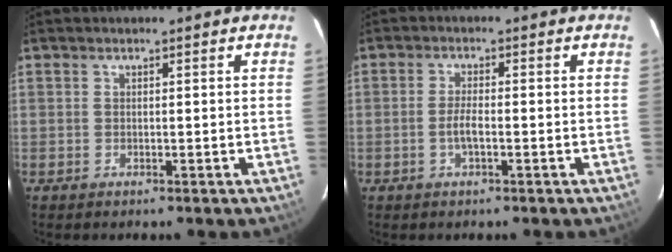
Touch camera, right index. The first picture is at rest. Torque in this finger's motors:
{"motor_torque": [0.99, 0.00, 0.36, 0.08]}